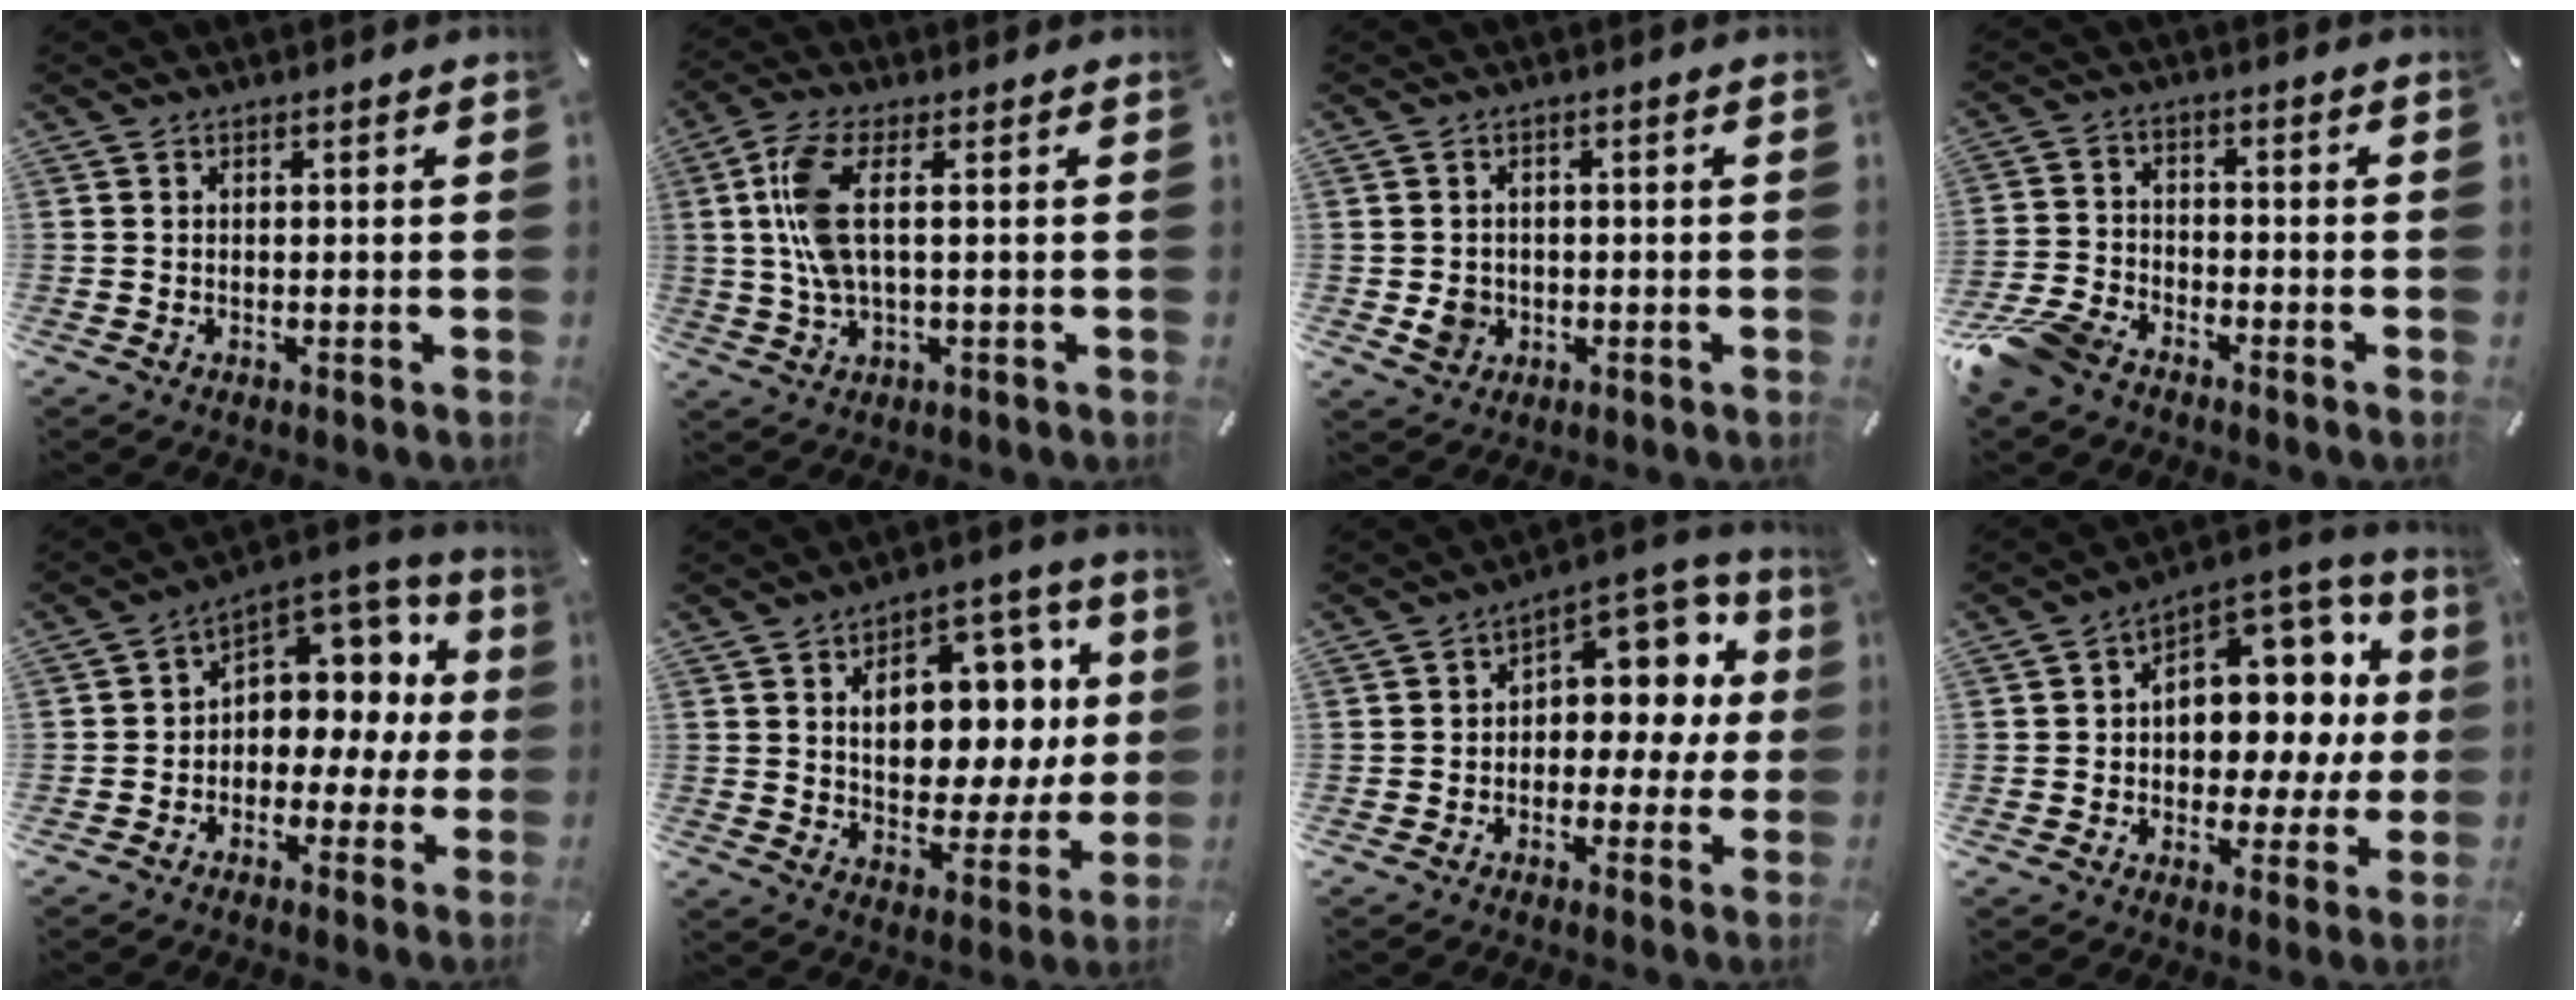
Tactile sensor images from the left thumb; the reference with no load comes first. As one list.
[{"total": 9.1, "force": [1.2, 3.4, 8.3], "torque": [-0.184, -0.007, 0.019]}, {"total": 4.2, "force": [-0.9, 3.9, 1.2], "torque": [-0.011, -0.001, -0.017]}, {"total": 9.5, "force": [-7.6, 4.3, 3.7], "torque": [-0.087, 0.030, -0.150]}, {"total": 8.1, "force": [1.9, 7.1, 3.4], "torque": [-0.041, -0.025, 0.036]}, {"total": 15.4, "force": [4.7, 10.4, 10.3], "torque": [-0.130, -0.029, 0.082]}, {"total": 10.2, "force": [2.3, 7.2, 6.8], "torque": [-0.078, -0.023, 0.040]}, {"total": 12.4, "force": [2.9, 9.2, 7.8], "torque": [-0.083, -0.039, 0.053]}]